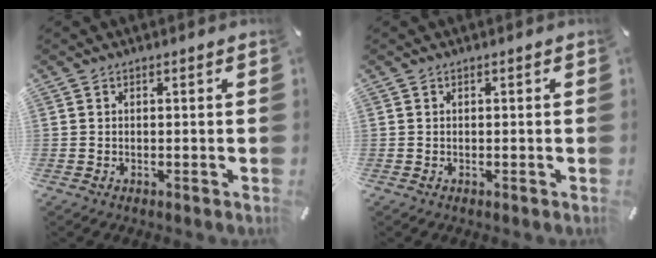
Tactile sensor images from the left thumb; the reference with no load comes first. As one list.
[{"total": 0.0}]